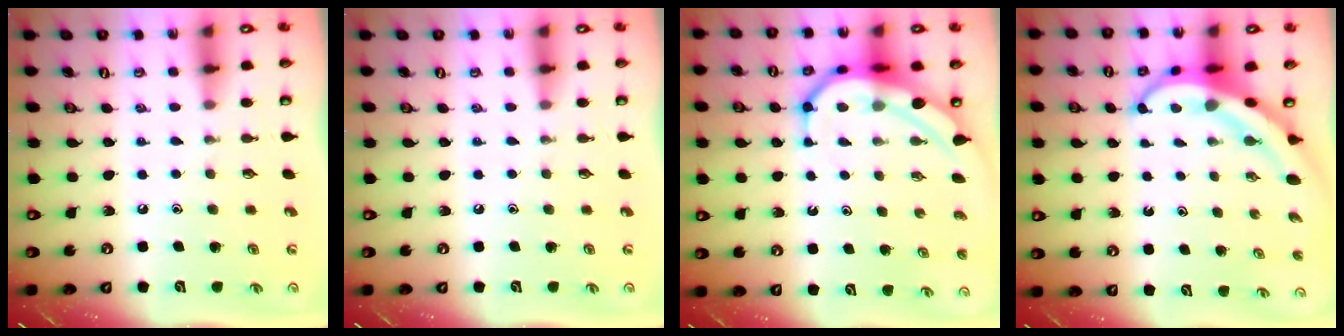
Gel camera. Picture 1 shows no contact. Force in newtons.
{"total": 0.0}
{"total": 9.3, "press": 9.2, "slide": 0.8}
{"total": 6.3, "press": 6.1, "slide": 1.4}